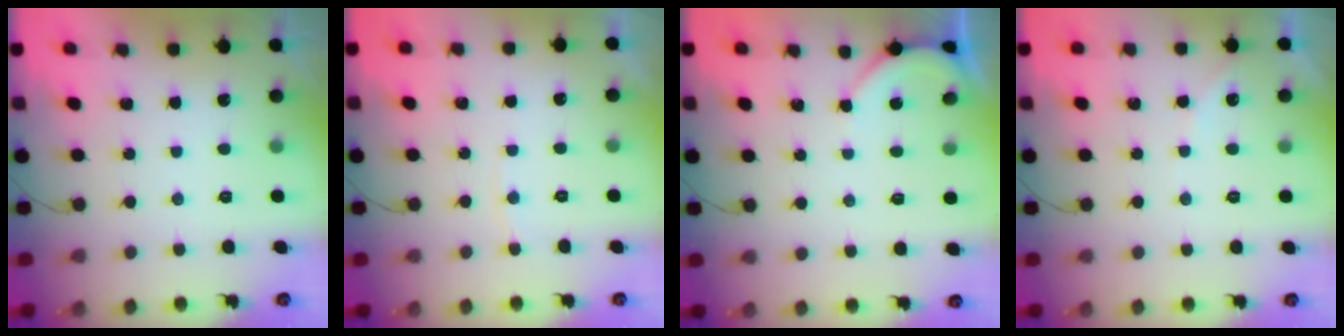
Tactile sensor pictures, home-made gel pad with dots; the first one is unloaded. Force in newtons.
{"total": 2.9, "press": 2.9, "slide": 0.4}
{"total": 2.8, "press": 2.8, "slide": 0.4}
{"total": 3.9, "press": 3.9, "slide": 0.7}